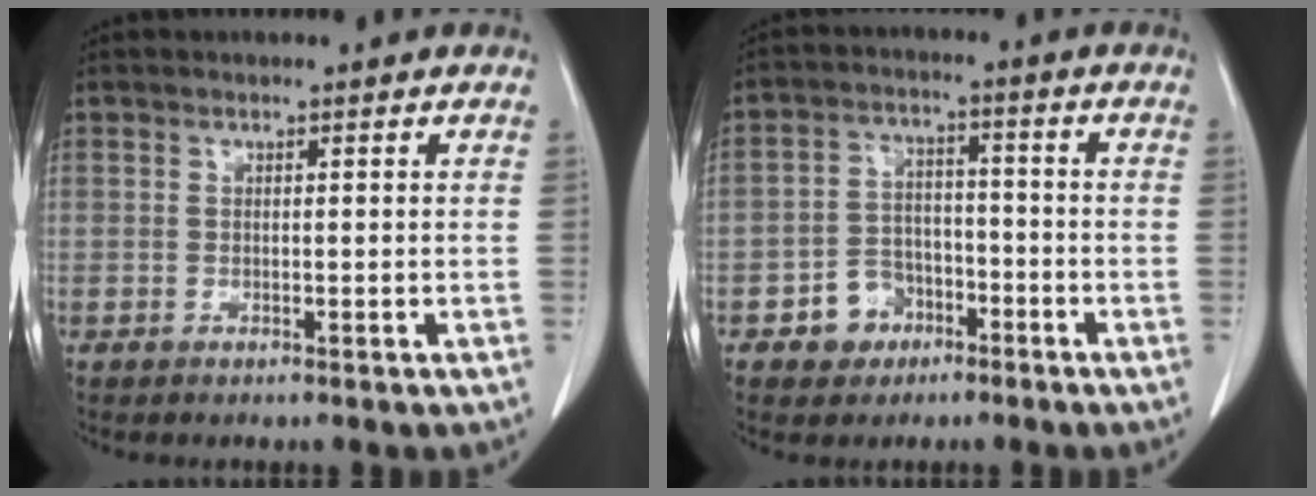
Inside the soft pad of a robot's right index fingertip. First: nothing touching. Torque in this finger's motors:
{"motor_torque": [-0.48, 0.00, -0.86, -0.21]}